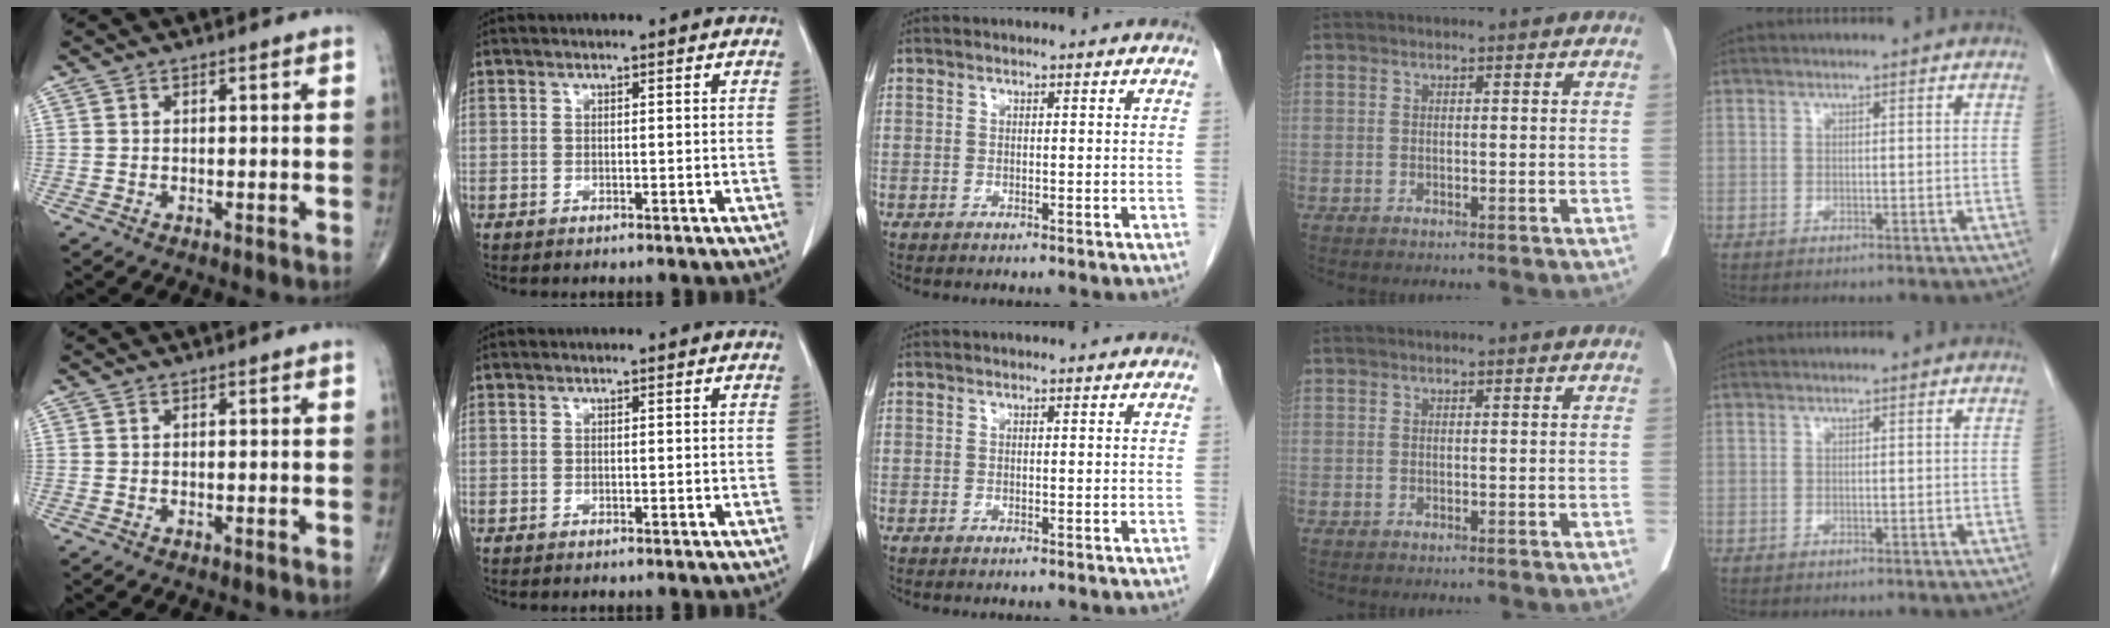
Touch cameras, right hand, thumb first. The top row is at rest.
{}